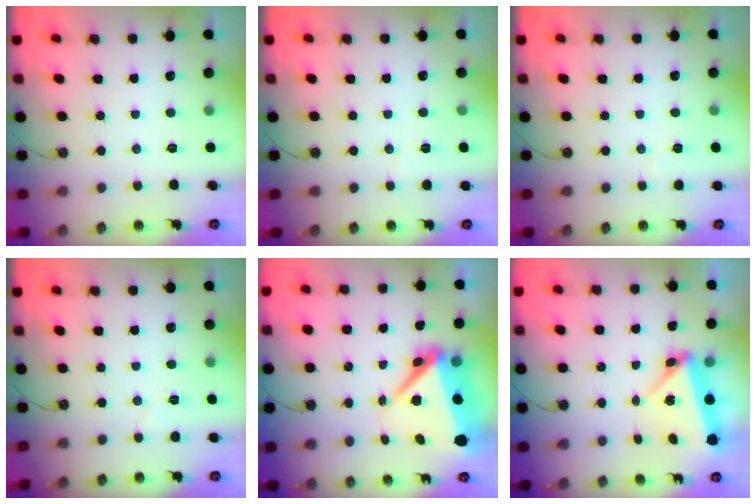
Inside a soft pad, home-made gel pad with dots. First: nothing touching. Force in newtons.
{"total": 3.6, "press": 3.5, "slide": 0.9}
{"total": 5.0, "press": 4.9, "slide": 1.2}
{"total": 3.8, "press": 3.4, "slide": 1.7}
{"total": 11.2, "press": 11.1, "slide": 1.2}
{"total": 6.0, "press": 5.6, "slide": 2.3}